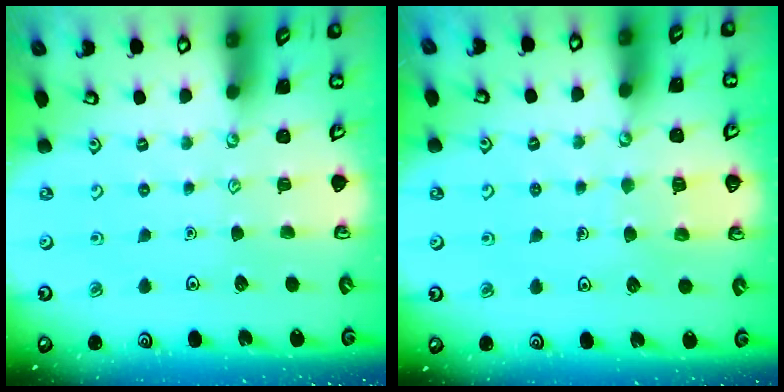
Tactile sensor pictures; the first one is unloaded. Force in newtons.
{"total": 5.0, "press": 5.0, "slide": 0.3}